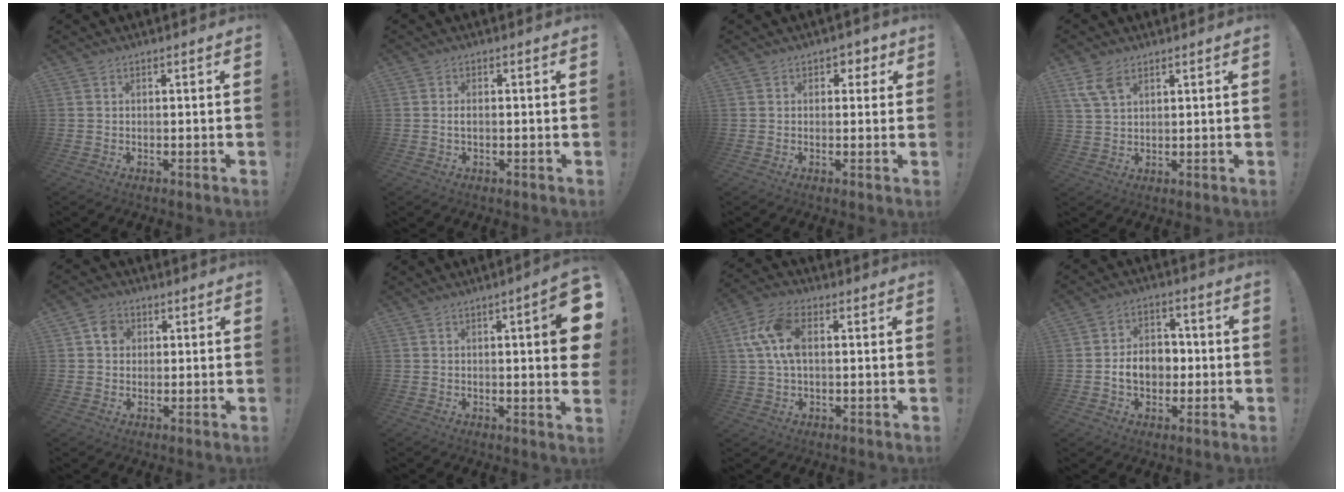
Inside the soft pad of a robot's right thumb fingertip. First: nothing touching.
{"total": 1.2, "force": [-0.3, 0.6, 1.0], "torque": [-0.025, 0.005, -0.004]}
{"total": 3.0, "force": [1.0, 2.6, 1.2], "torque": [-0.001, -0.003, 0.012]}
{"total": 6.7, "force": [4.0, 3.7, 3.9], "torque": [-0.082, -0.006, 0.081]}
{"total": 4.7, "force": [1.2, 4.2, 1.9], "torque": [-0.021, 0.004, 0.020]}
{"total": 9.1, "force": [1.4, 0.8, 9.0], "torque": [-0.114, -0.010, 0.019]}
{"total": 12.2, "force": [2.7, 7.5, 9.2], "torque": [-0.195, 0.011, 0.054]}
{"total": 9.2, "force": [-1.1, 7.2, 5.7], "torque": [-0.082, 0.012, -0.016]}